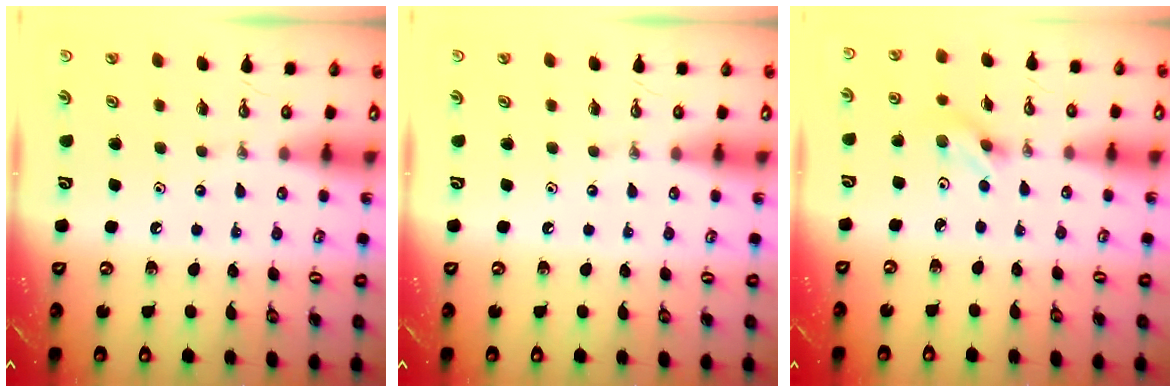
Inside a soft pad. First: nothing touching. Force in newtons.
{"total": 0.0}
{"total": 2.9, "press": 2.8, "slide": 0.7}